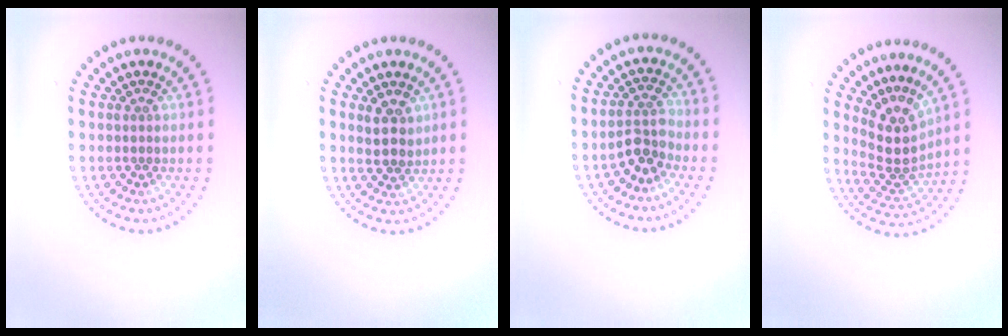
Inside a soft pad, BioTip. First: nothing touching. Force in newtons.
{"total": 2.4, "press": 2.1, "slide": 1.0}
{"total": 2.7, "press": 2.4, "slide": 1.2}
{"total": 3.7, "press": 2.7, "slide": 2.4}